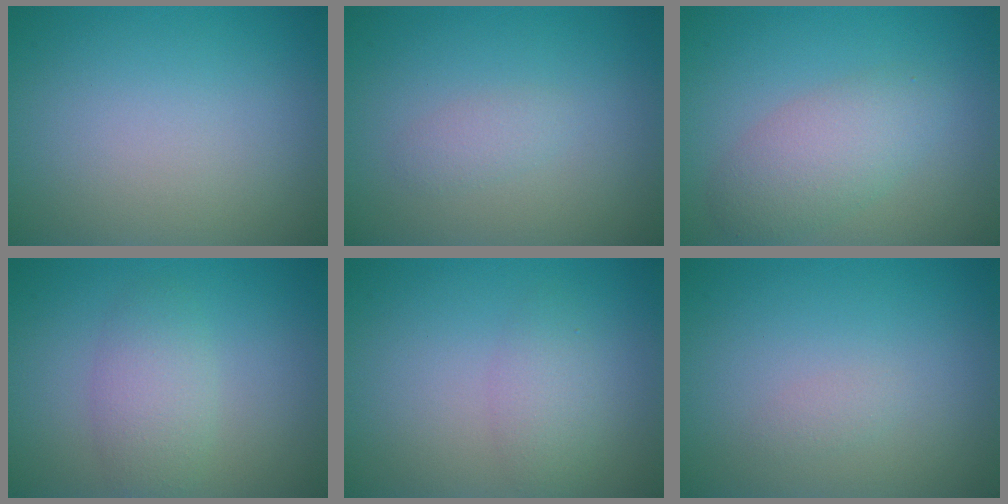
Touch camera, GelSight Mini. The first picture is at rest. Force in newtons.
{"total": 1.2, "press": 1.2, "slide": 0.0}
{"total": 3.9, "press": 3.9, "slide": 0.1}
{"total": 2.9, "press": 2.9, "slide": 0.1}
{"total": 2.0, "press": 2.0, "slide": 0.1}
{"total": 0.6, "press": 0.6, "slide": 0.0}